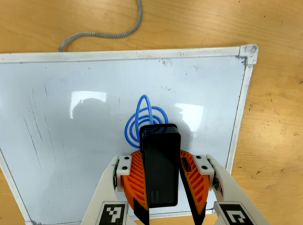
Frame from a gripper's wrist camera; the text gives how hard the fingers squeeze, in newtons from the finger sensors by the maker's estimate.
{"total": 13.2, "left": 13.8, "right": 12.5}